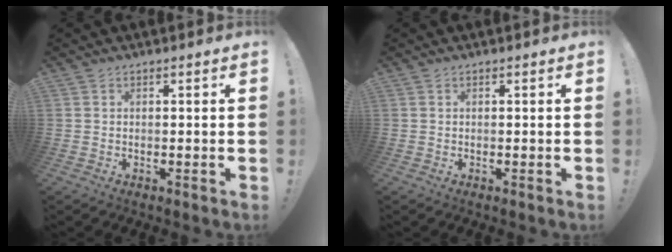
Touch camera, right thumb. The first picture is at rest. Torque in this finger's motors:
{"motor_torque": [-0.03, 0.03, -0.02, -0.02, 0.00]}